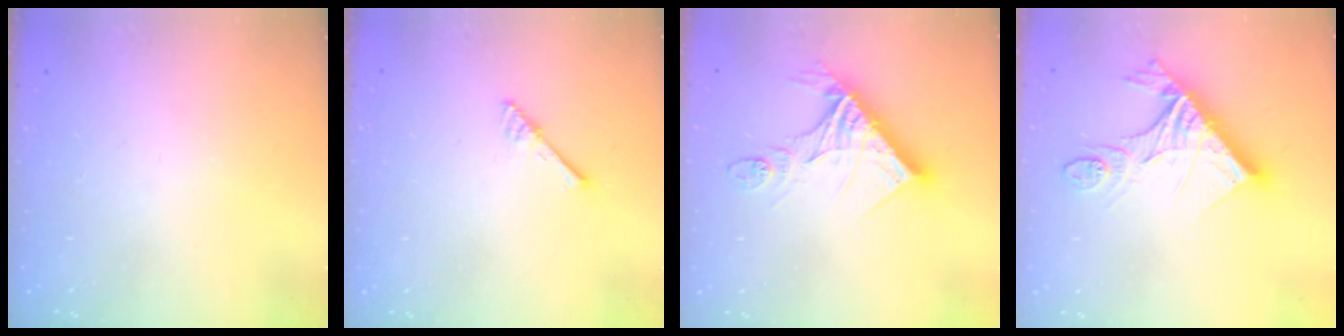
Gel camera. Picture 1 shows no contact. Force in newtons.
{"total": 3.0, "press": 3.0, "slide": 0.3}
{"total": 16.2, "press": 16.1, "slide": 1.6}
{"total": 18.3, "press": 18.2, "slide": 1.8}